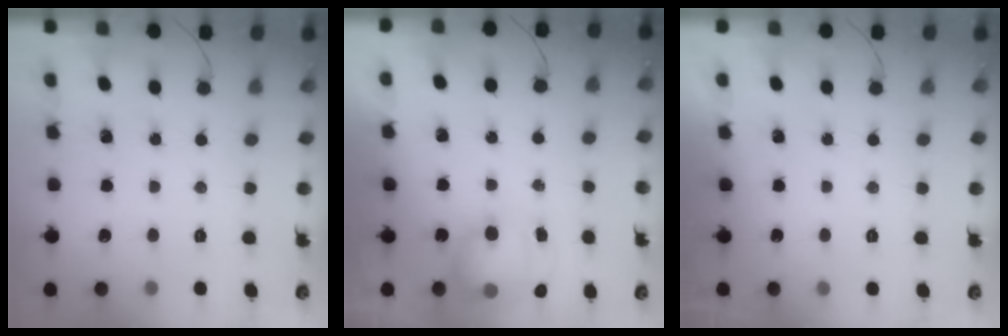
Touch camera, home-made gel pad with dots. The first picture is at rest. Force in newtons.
{"total": 11.8, "press": 9.3, "slide": 7.3}
{"total": 0.0}